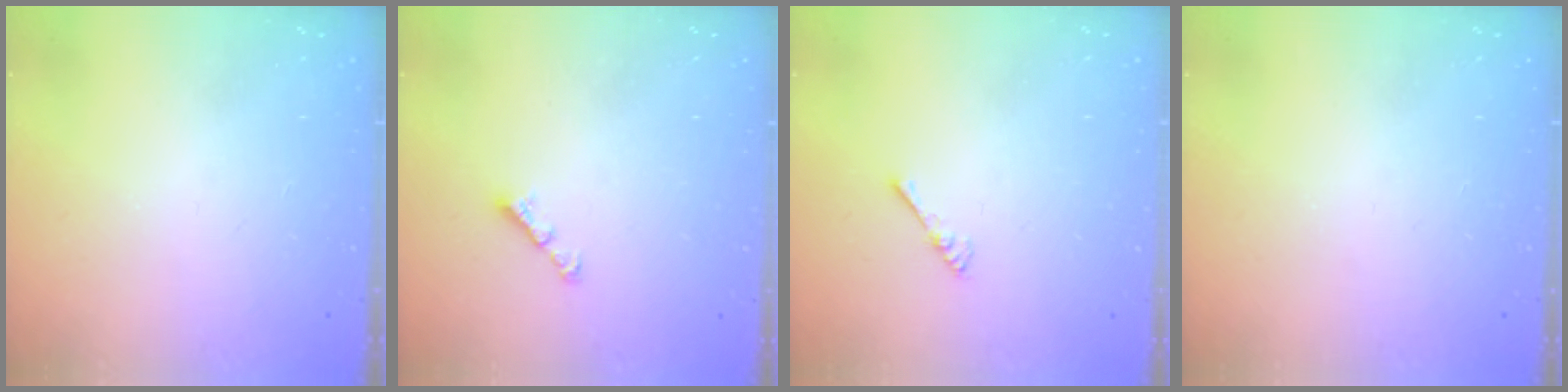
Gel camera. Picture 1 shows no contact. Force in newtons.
{"total": 2.9, "press": 2.8, "slide": 0.6}
{"total": 2.4, "press": 2.4, "slide": 0.5}
{"total": 0.0}